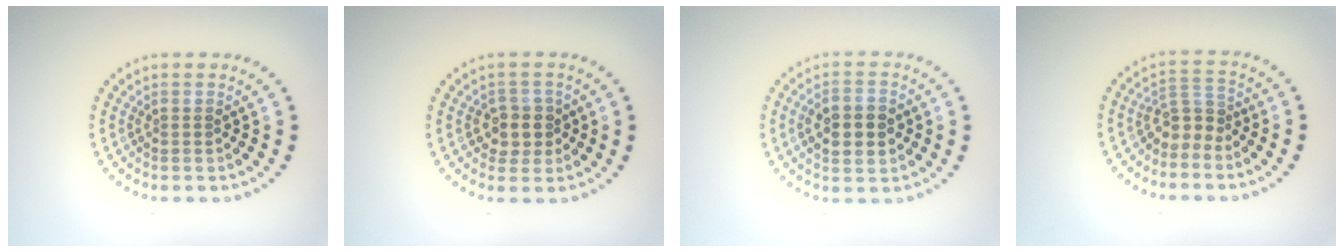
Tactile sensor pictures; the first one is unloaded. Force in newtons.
{"total": 2.5, "press": 2.3, "slide": 0.9}
{"total": 4.6, "press": 4.6, "slide": 0.1}
{"total": 2.6, "press": 1.9, "slide": 1.8}